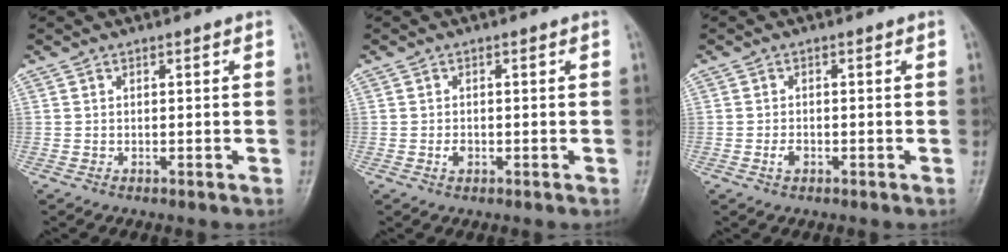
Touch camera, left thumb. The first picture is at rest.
{"total": 1.6, "force": [-0.5, 1.1, 1.0], "torque": [-0.014, 0.001, -0.010]}
{"total": 1.7, "force": [-0.7, 1.1, 1.1], "torque": [-0.020, 0.004, -0.015]}